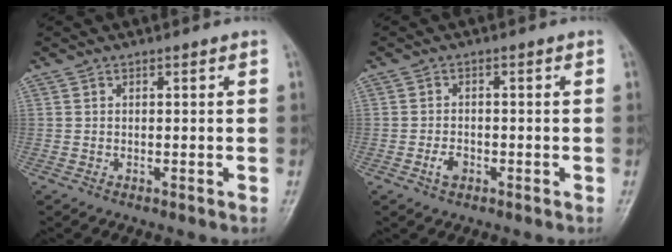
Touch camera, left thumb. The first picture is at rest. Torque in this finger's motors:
{"motor_torque": [-0.28, 0.31, 0.10, 0.05, 0.00]}